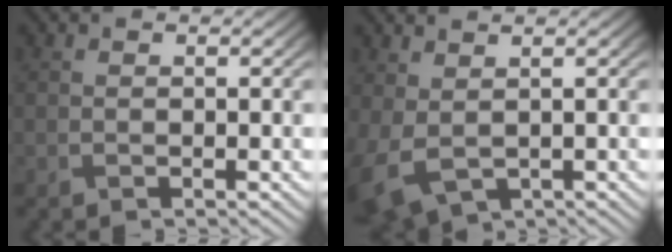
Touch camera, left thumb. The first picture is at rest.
{"total": 5.9, "force": [-0.3, 4.1, 4.2], "torque": [-0.127, -0.029, 0.021]}